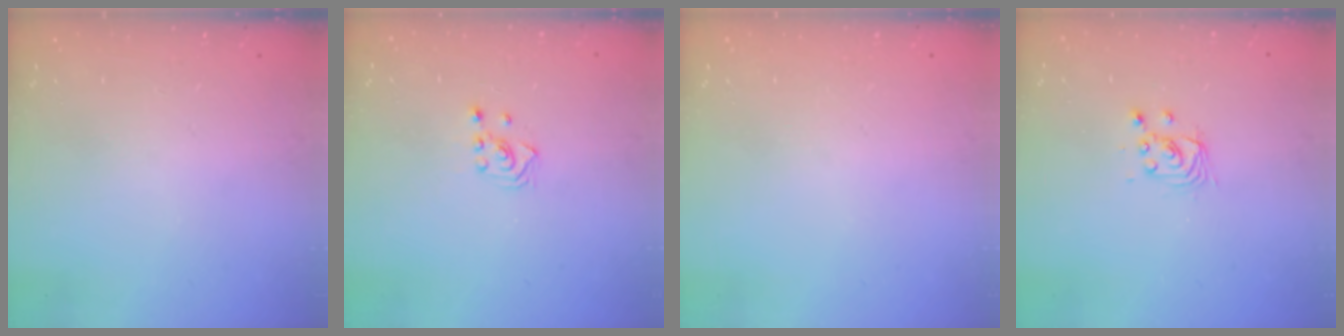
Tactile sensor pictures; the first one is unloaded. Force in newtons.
{"total": 2.6, "press": 2.4, "slide": 0.9}
{"total": 0.0}
{"total": 2.7, "press": 2.7, "slide": 0.2}